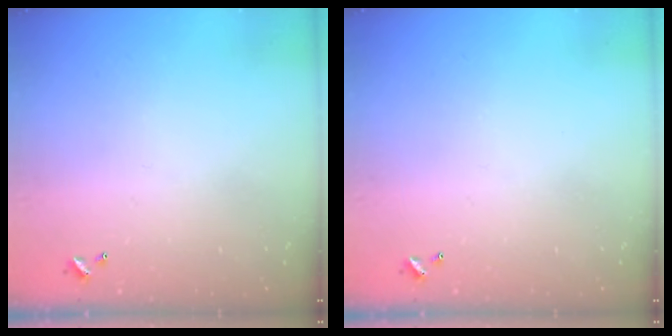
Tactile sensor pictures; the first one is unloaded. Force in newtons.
{"total": 0.0}